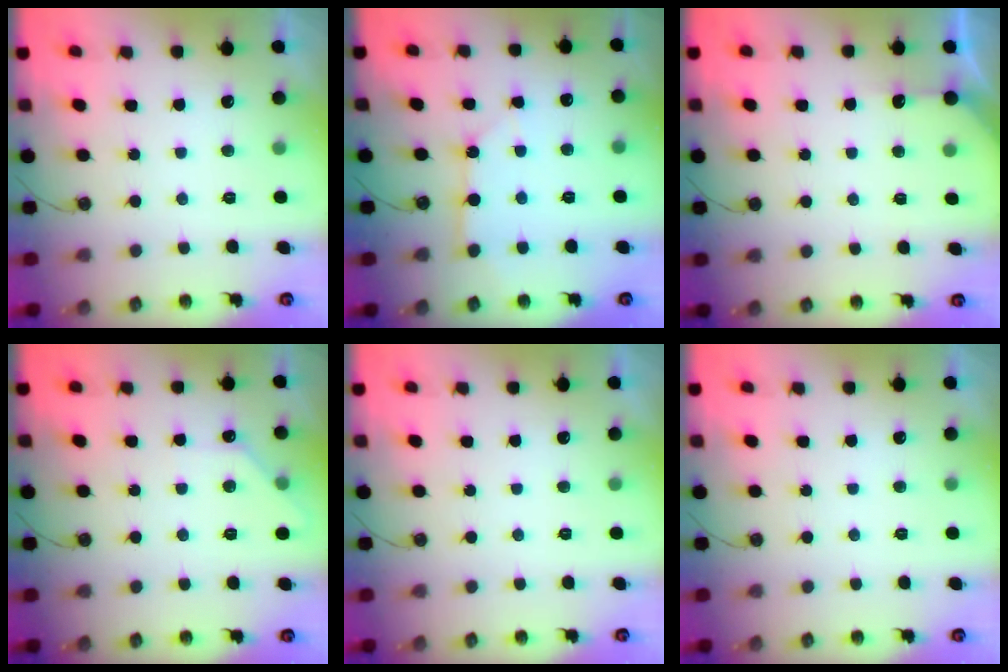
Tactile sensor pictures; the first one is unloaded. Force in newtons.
{"total": 3.9, "press": 3.9, "slide": 0.4}
{"total": 3.2, "press": 3.2, "slide": 0.5}
{"total": 4.5, "press": 4.4, "slide": 0.6}
{"total": 0.6, "press": 0.1, "slide": 0.5}
{"total": 0.0}